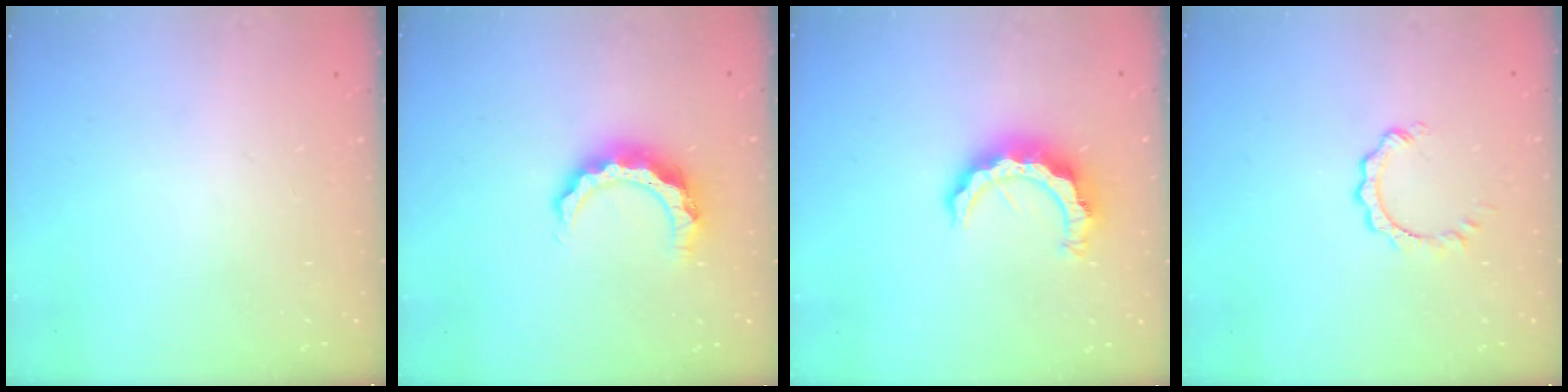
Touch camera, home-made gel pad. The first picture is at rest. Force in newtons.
{"total": 8.9, "press": 8.9, "slide": 0.4}
{"total": 10.1, "press": 10.0, "slide": 1.1}
{"total": 3.0, "press": 3.0, "slide": 0.3}